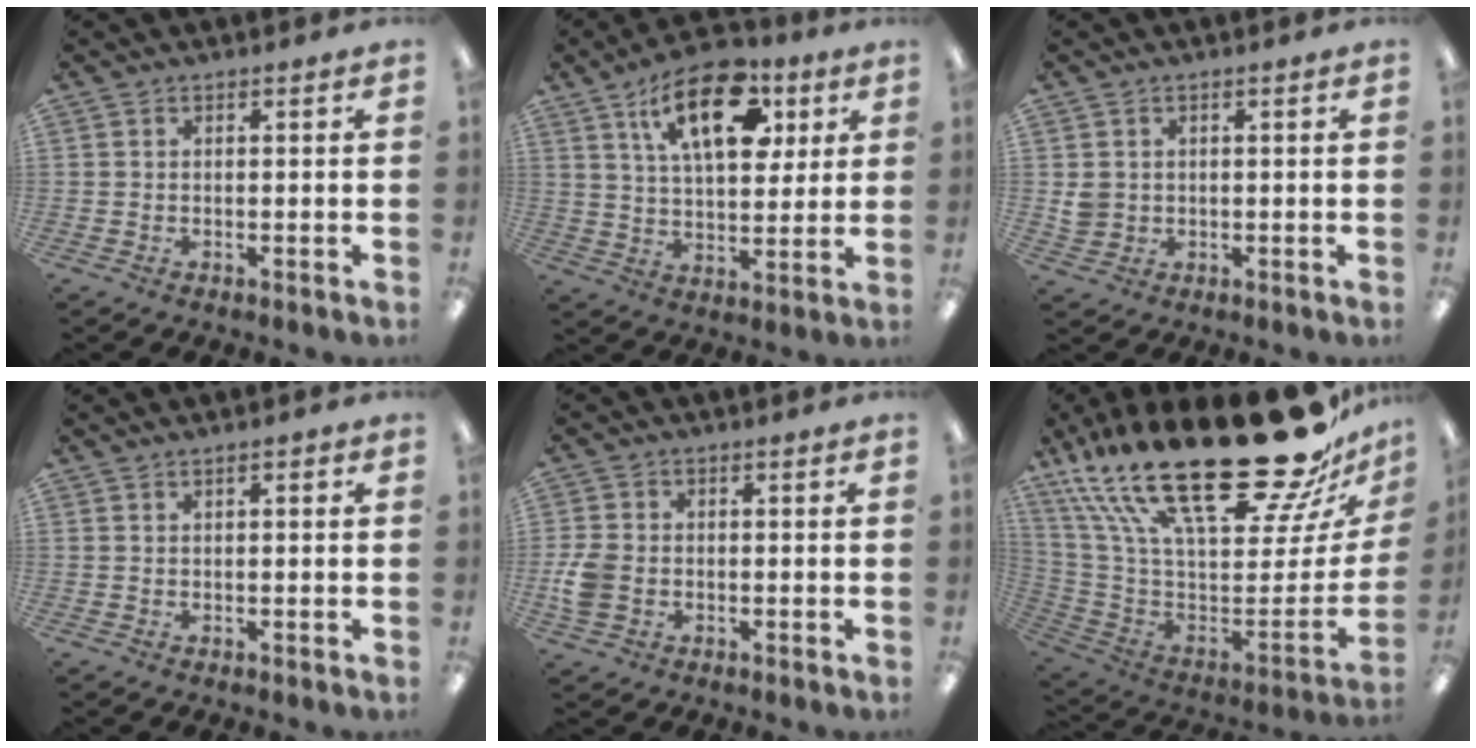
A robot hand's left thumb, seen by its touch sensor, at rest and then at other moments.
{"total": 18.3, "force": [8.6, 9.6, 13.0], "torque": [-0.186, -0.021, 0.143]}
{"total": 3.3, "force": [0.5, 3.2, 0.7], "torque": [-0.009, 0.003, 0.009]}
{"total": 1.2, "force": [0.6, 0.5, 0.9], "torque": [-0.010, 0.002, 0.008]}
{"total": 6.4, "force": [-1.3, 5.1, 3.6], "torque": [-0.071, 0.007, -0.022]}
{"total": 36.3, "force": [22.7, 13.3, 25.0], "torque": [-0.394, -0.174, 0.419]}